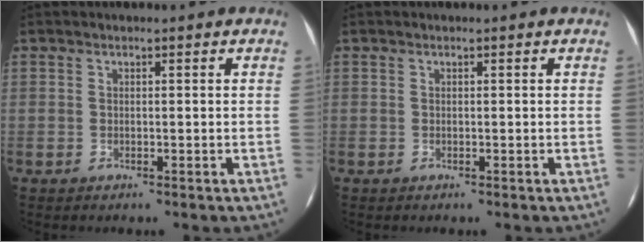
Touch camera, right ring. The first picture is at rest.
{"total": 0.0}